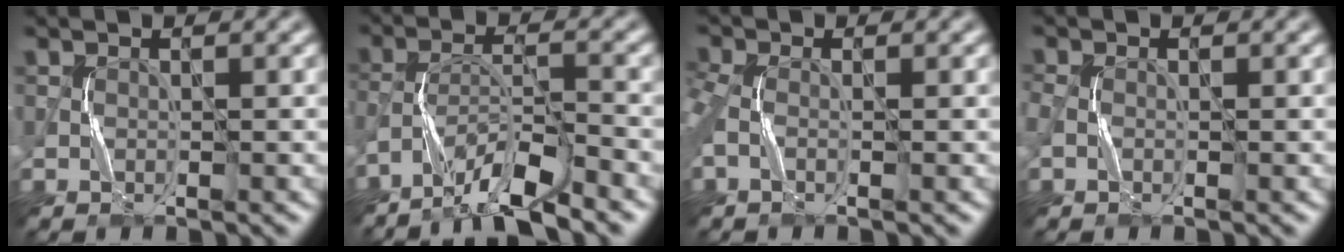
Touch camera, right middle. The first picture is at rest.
{"total": 6.8, "force": [-5.3, 0.9, 4.0], "torque": [-0.071, 0.001, -0.102]}
{"total": 3.3, "force": [-0.5, 2.0, 2.6], "torque": [-0.070, 0.000, -0.014]}
{"total": 1.3, "force": [-0.4, 0.9, 0.8], "torque": [-0.025, 0.002, -0.012]}